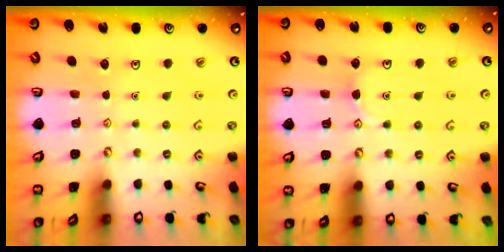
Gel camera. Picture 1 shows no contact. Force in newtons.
{"total": 4.7, "press": 4.6, "slide": 0.7}